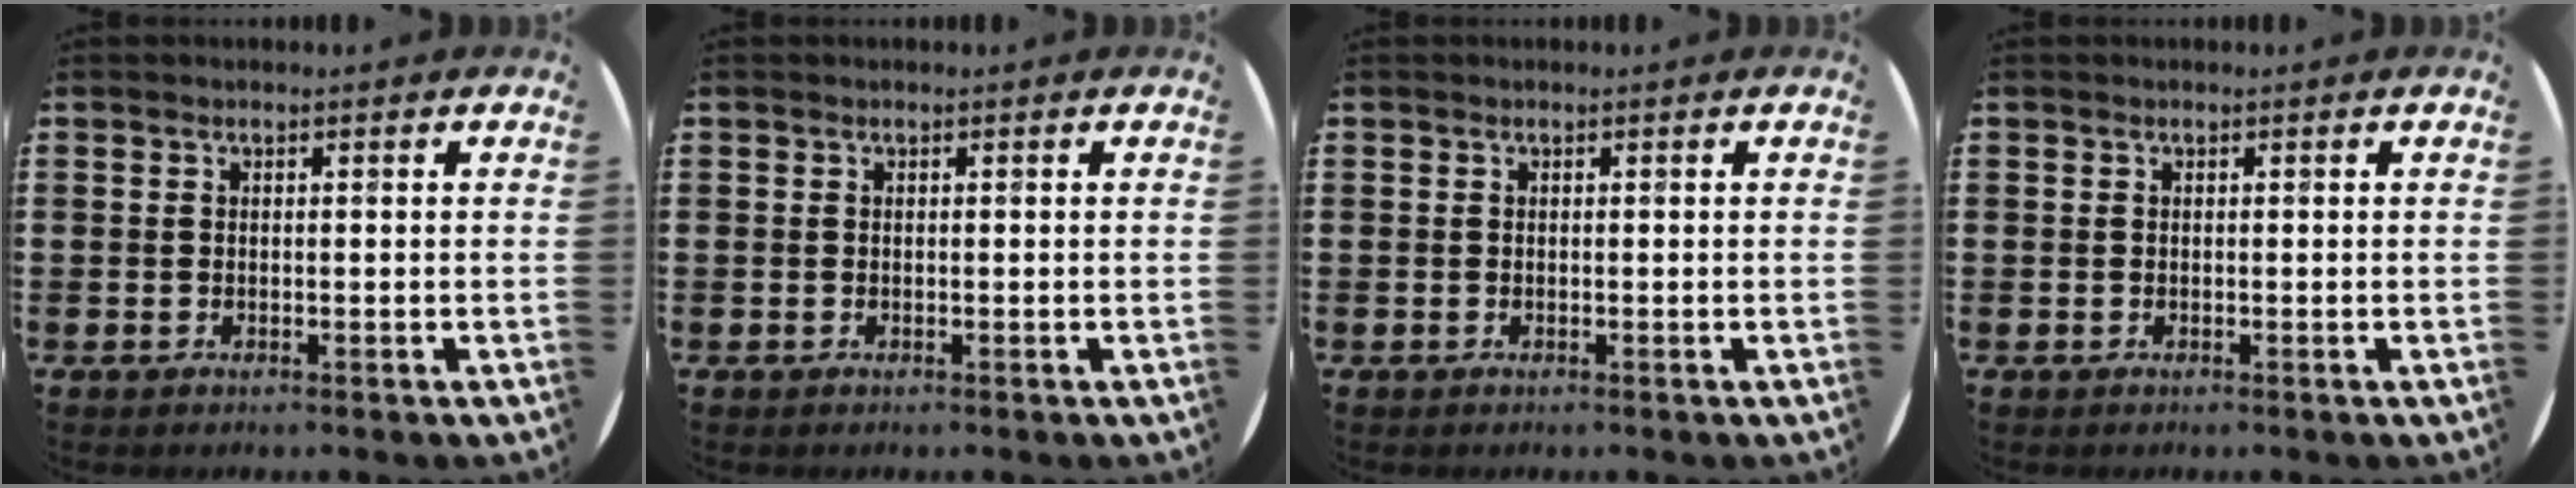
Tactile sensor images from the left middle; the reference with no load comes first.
{"total": 0.0}
{"total": 0.0}
{"total": 0.0}